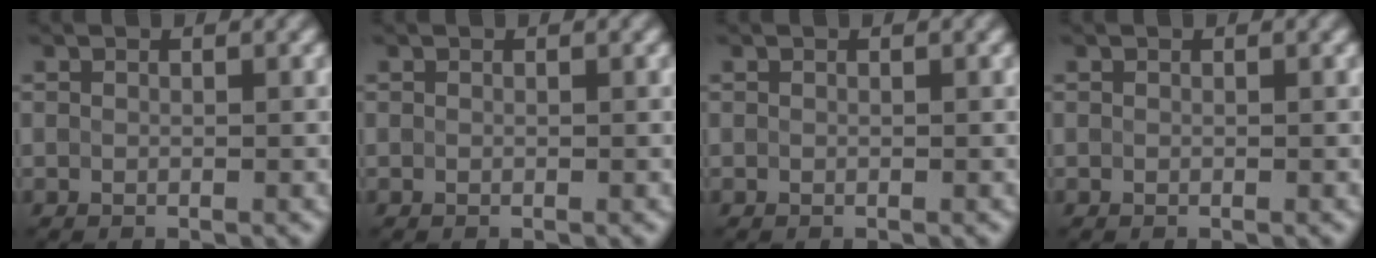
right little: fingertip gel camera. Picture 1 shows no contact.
{"total": 0.0}
{"total": 0.0}
{"total": 0.0}